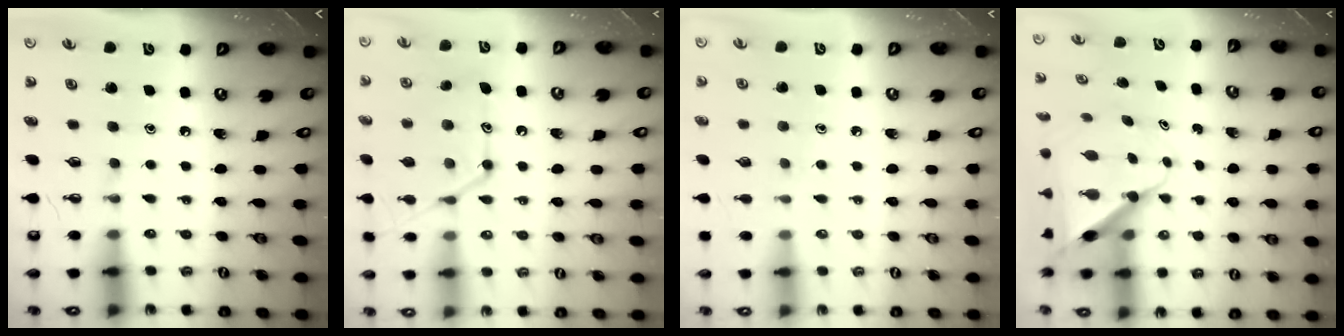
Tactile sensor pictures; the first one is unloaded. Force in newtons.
{"total": 16.4, "press": 16.3, "slide": 1.4}
{"total": 4.8, "press": 4.7, "slide": 0.4}
{"total": 9.1, "press": 9.1, "slide": 0.5}